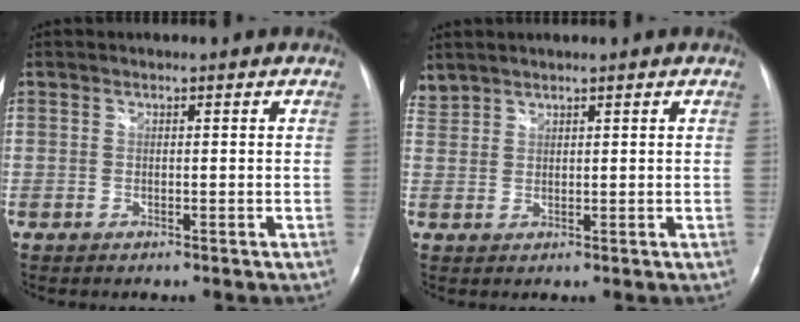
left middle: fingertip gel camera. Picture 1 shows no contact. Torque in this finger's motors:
{"motor_torque": [-0.08, -0.68, 0.17, 0.06]}